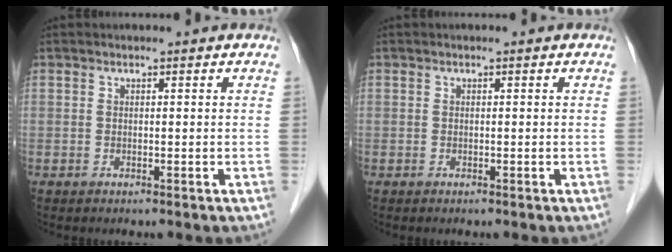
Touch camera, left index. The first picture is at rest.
{"total": 0.0}